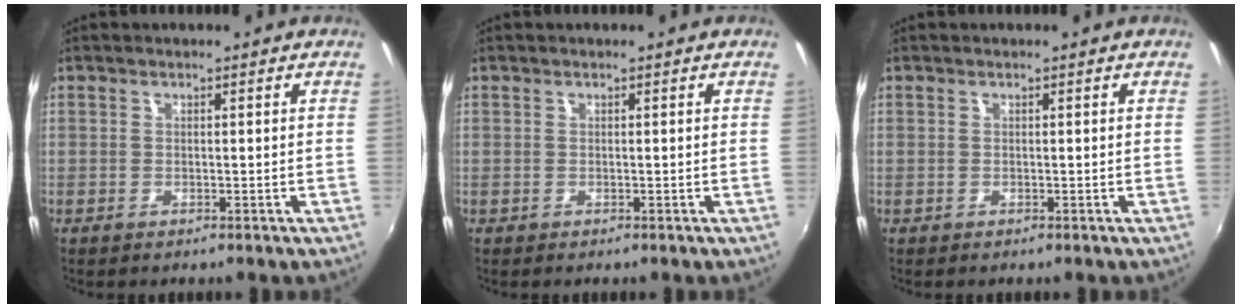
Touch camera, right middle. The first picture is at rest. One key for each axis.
{"total": 0.0}
{"total": 0.0}